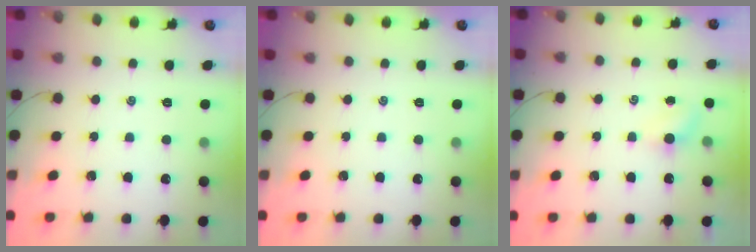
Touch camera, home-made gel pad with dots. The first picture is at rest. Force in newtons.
{"total": 0.0}
{"total": 3.4, "press": 3.2, "slide": 1.1}